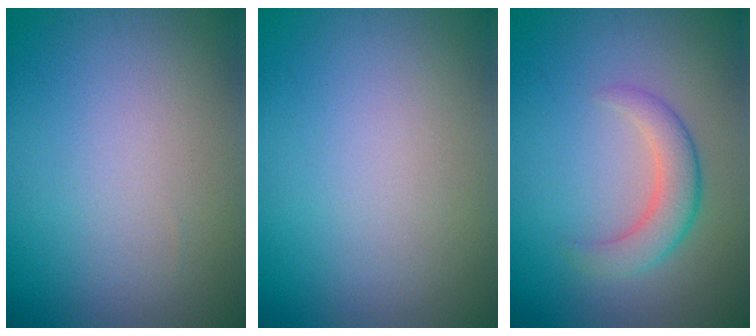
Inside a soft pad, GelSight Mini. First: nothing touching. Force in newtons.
{"total": 0.0}
{"total": 3.1, "press": 3.1, "slide": 0.3}